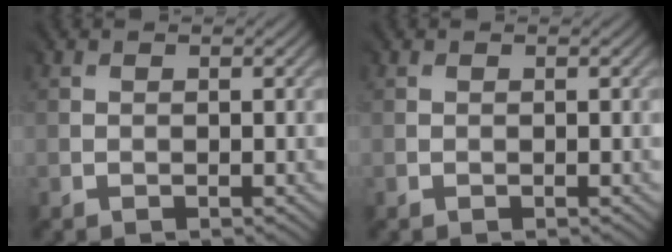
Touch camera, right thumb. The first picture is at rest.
{"total": 0.0}